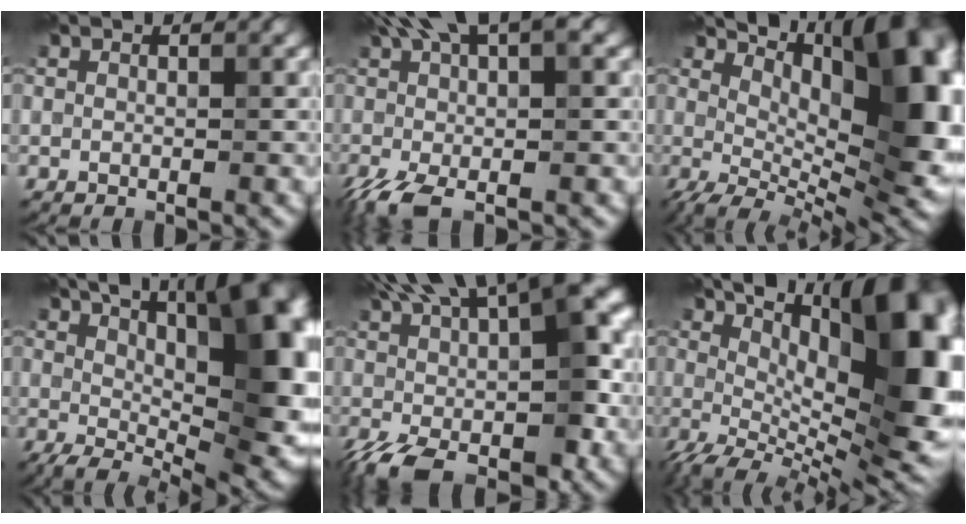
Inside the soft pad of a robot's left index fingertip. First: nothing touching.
{"total": 7.5, "force": [-0.2, 2.2, 7.2], "torque": [-0.153, 0.010, -0.014]}
{"total": 15.6, "force": [3.9, 7.6, 13.1], "torque": [-0.156, 0.001, 0.074]}
{"total": 15.7, "force": [2.9, 6.4, 14.0], "torque": [-0.181, 0.004, 0.055]}
{"total": 11.9, "force": [-0.6, 5.4, 10.6], "torque": [-0.189, -0.002, -0.011]}
{"total": 17.9, "force": [3.0, 8.2, 15.7], "torque": [-0.198, 0.016, 0.053]}